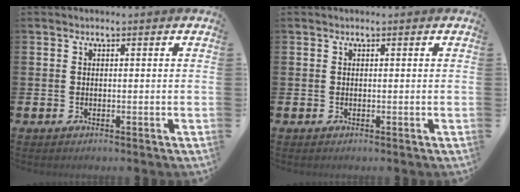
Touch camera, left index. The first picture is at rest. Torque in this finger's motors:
{"motor_torque": [-0.26, 0.13, -0.16, 0.00]}